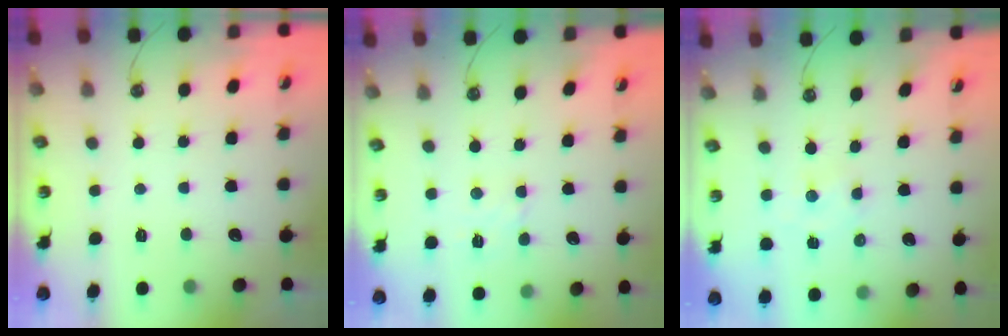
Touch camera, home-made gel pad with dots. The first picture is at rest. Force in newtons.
{"total": 2.8, "press": 2.7, "slide": 0.5}
{"total": 1.8, "press": 1.7, "slide": 0.3}